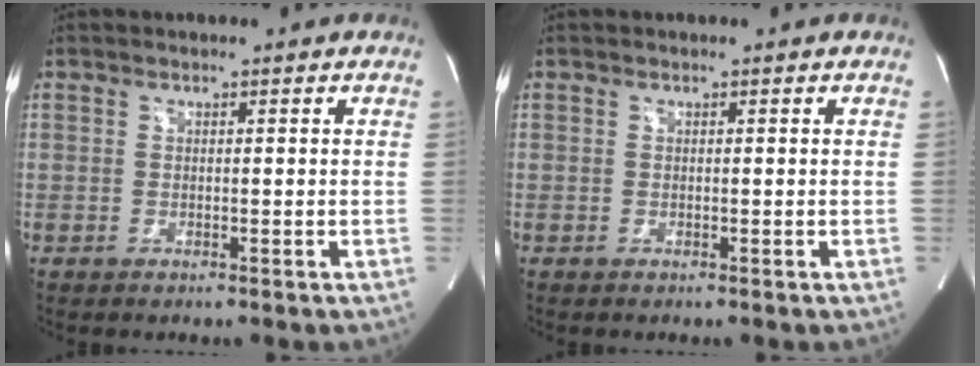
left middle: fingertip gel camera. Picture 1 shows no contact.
{"total": 0.0}